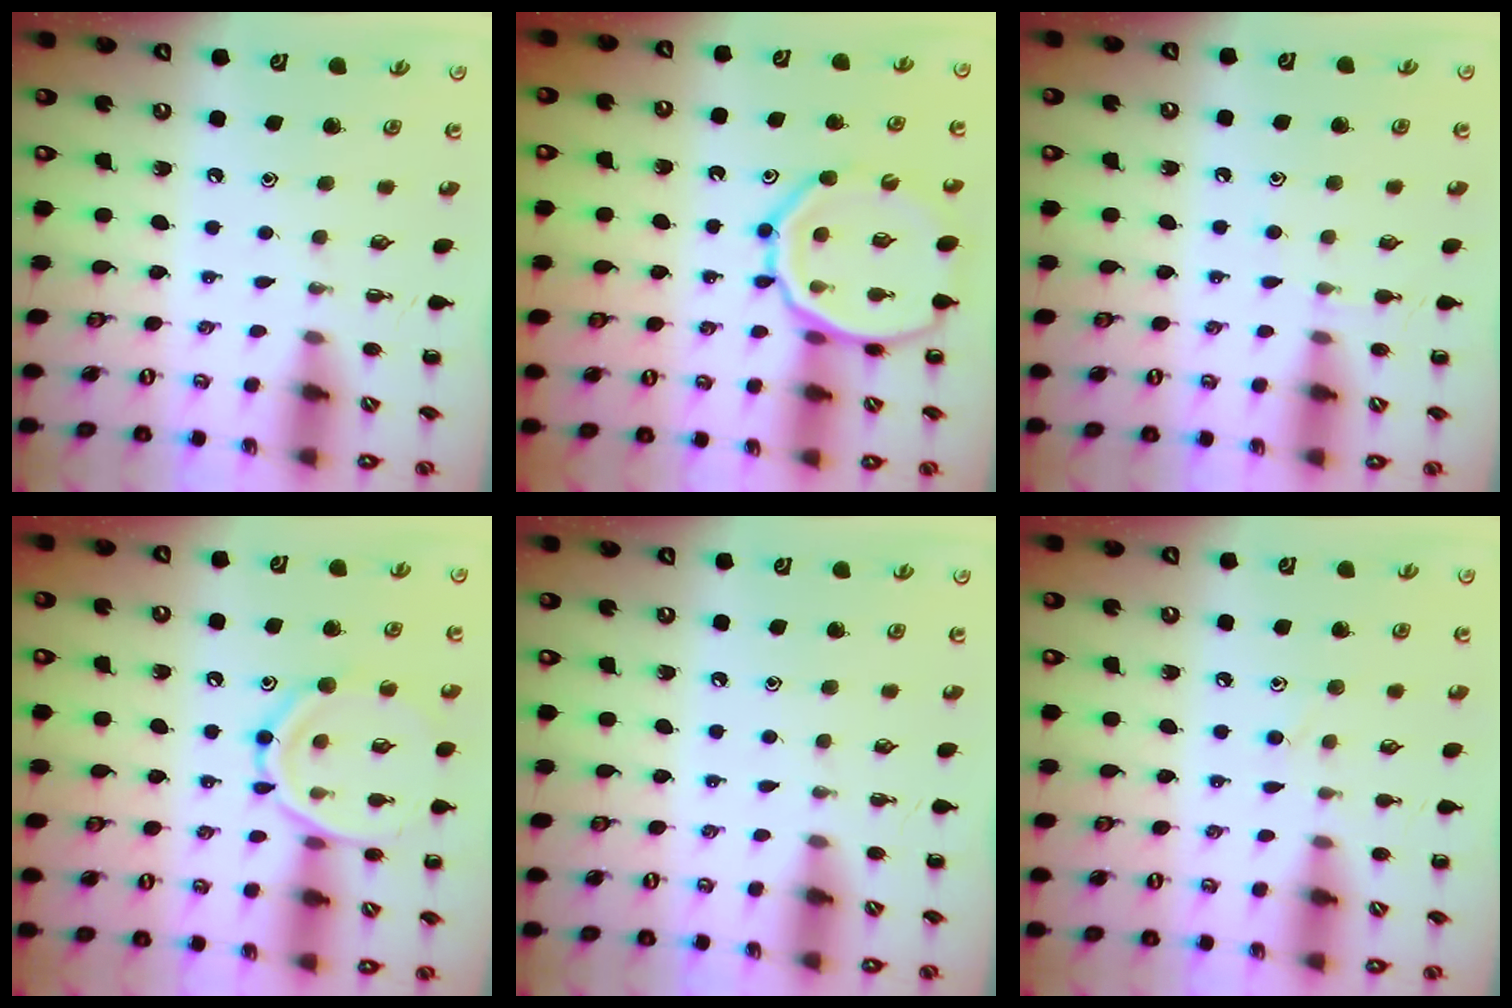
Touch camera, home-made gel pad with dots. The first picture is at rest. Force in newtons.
{"total": 16.0, "press": 15.8, "slide": 2.4}
{"total": 5.2, "press": 4.9, "slide": 1.6}
{"total": 12.7, "press": 12.7, "slide": 1.0}
{"total": 0.0}
{"total": 7.6, "press": 7.1, "slide": 2.6}